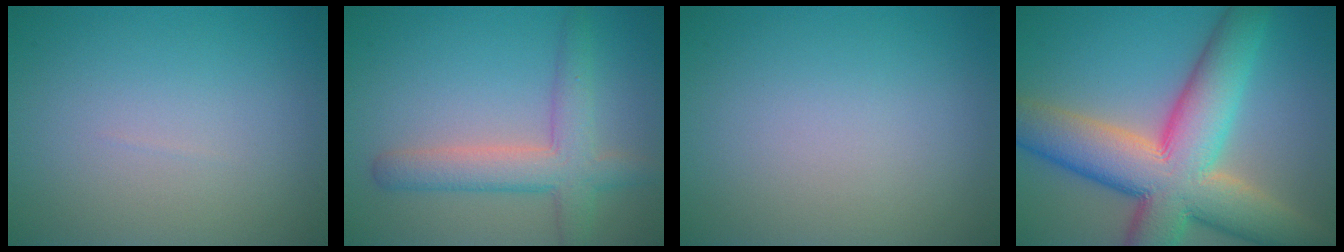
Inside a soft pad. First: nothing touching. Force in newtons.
{"total": 4.7, "press": 4.7, "slide": 0.2}
{"total": 0.0}
{"total": 13.1, "press": 13.1, "slide": 0.9}